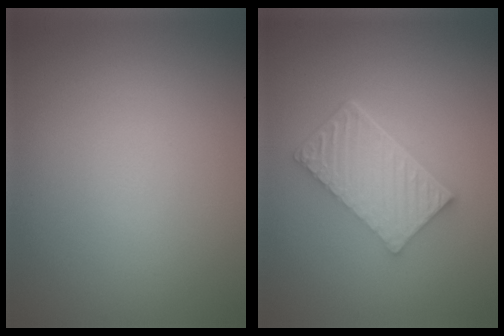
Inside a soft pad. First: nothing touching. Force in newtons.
{"total": 6.1, "press": 4.4, "slide": 4.1}